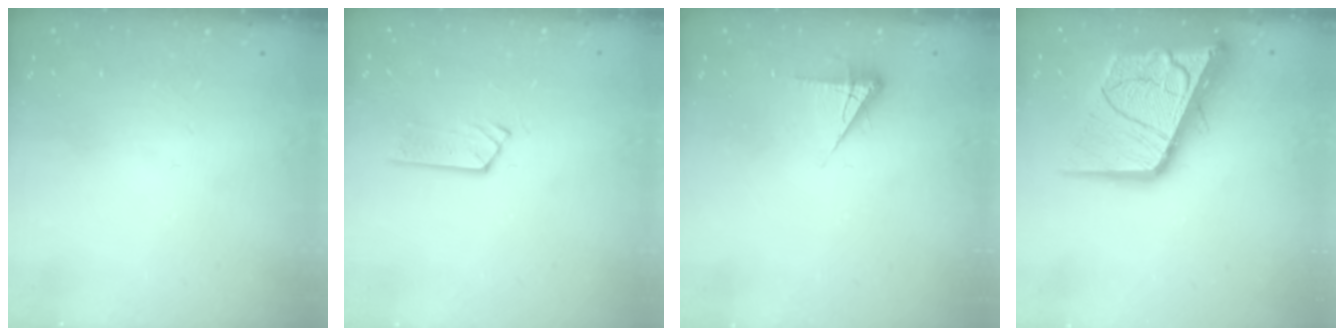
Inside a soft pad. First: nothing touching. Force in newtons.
{"total": 3.5, "press": 3.5, "slide": 0.1}
{"total": 4.8, "press": 4.7, "slide": 0.9}
{"total": 25.4, "press": 25.2, "slide": 3.1}